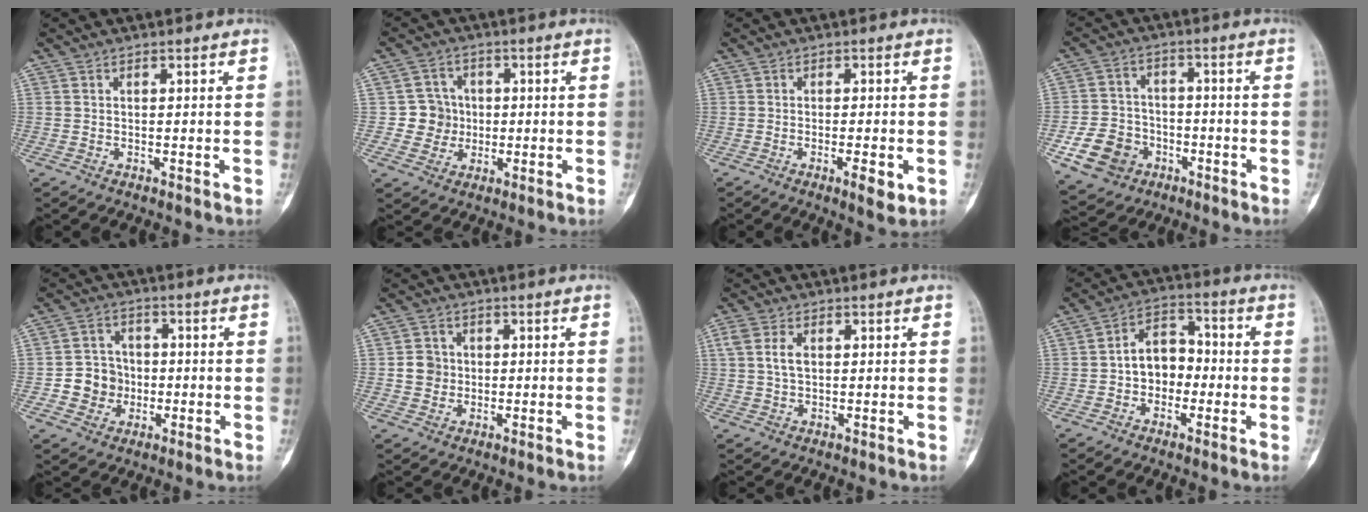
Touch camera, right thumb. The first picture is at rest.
{"total": 6.0, "force": [-0.4, 5.9, 0.9], "torque": [0.020, 0.013, -0.011]}
{"total": 4.4, "force": [-1.5, 1.1, 4.0], "torque": [-0.058, -0.003, -0.020]}
{"total": 10.5, "force": [-4.3, 8.6, 4.2], "torque": [-0.053, 0.028, -0.069]}
{"total": 7.5, "force": [-1.5, 6.9, 2.4], "torque": [-0.009, 0.016, -0.027]}
{"total": 4.1, "force": [-0.1, 3.9, 1.3], "torque": [-0.004, 0.006, -0.004]}
{"total": 4.0, "force": [0.8, 2.4, 3.1], "torque": [-0.069, 0.003, 0.015]}
{"total": 8.6, "force": [-1.2, 6.4, 5.6], "torque": [-0.055, 0.034, -0.034]}